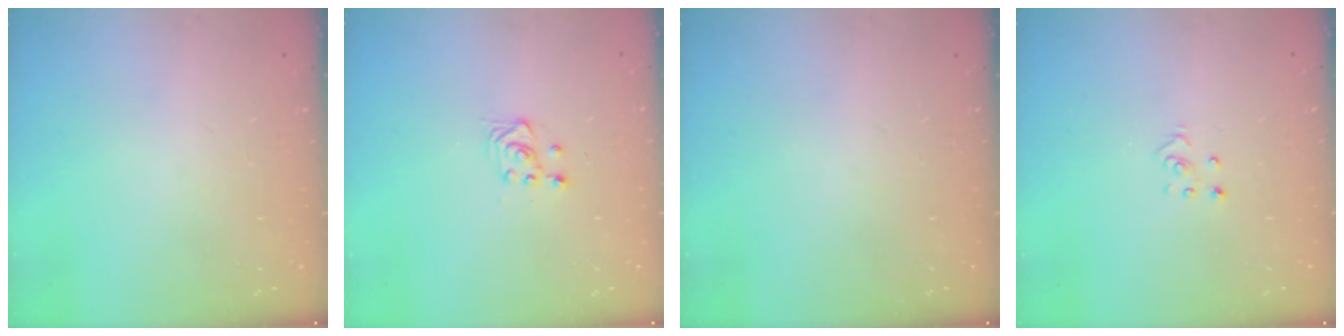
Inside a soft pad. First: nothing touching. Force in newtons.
{"total": 3.0, "press": 2.8, "slide": 1.0}
{"total": 0.0}
{"total": 2.8, "press": 2.8, "slide": 0.3}